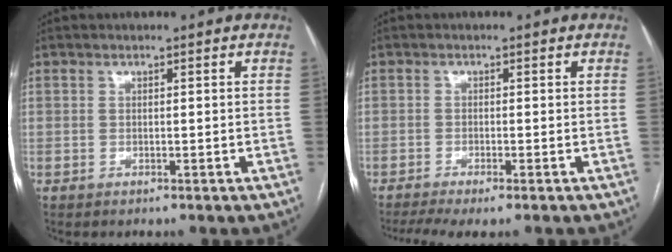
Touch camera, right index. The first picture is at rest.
{"total": 5.5, "force": [-4.0, 0.6, 3.7], "torque": [-0.059, -0.008, -0.064]}